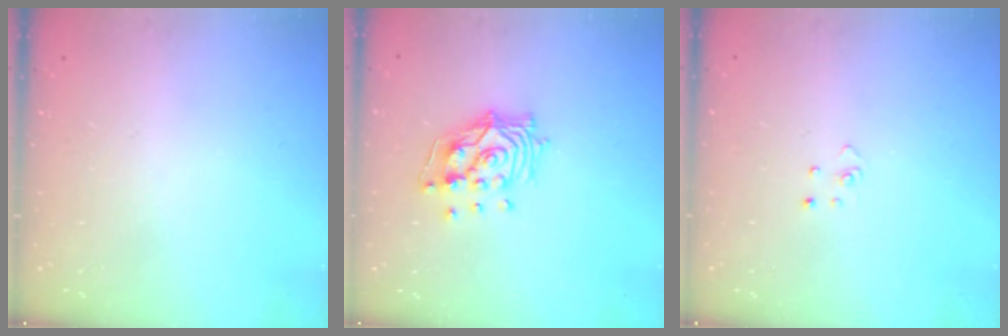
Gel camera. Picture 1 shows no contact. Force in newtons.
{"total": 12.3, "press": 12.2, "slide": 1.7}
{"total": 2.7, "press": 2.7, "slide": 0.3}